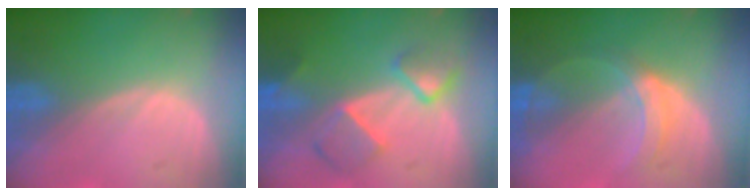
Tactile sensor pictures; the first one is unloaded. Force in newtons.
{"total": 6.2, "press": 6.1, "slide": 0.3}
{"total": 5.2, "press": 4.8, "slide": 1.8}